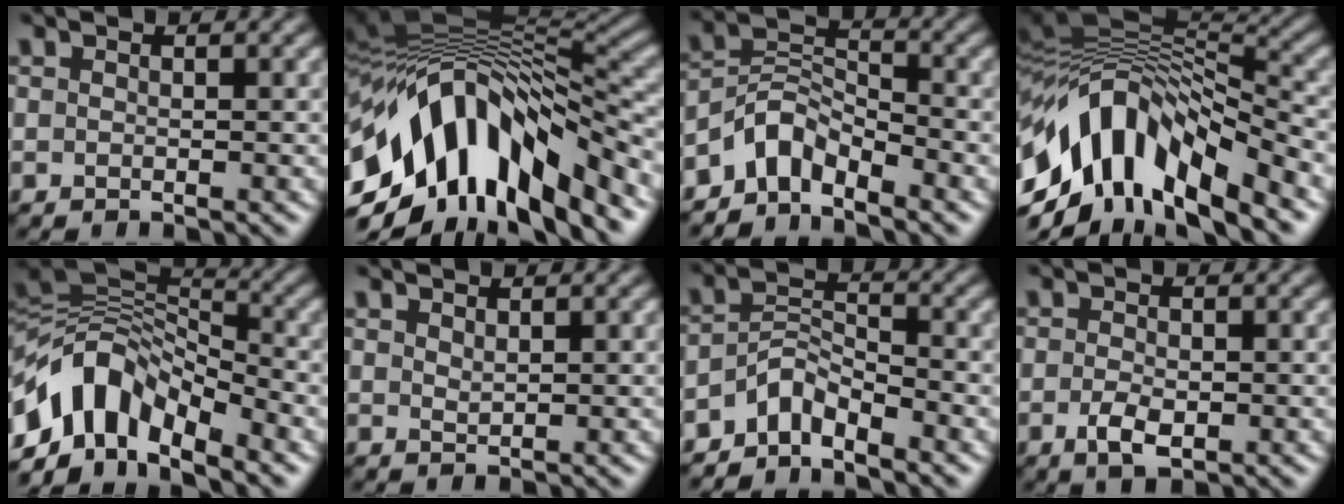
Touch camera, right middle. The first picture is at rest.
{"total": 14.2, "force": [-5.4, 7.3, 10.9], "torque": [-0.197, 0.008, -0.090]}
{"total": 4.3, "force": [-3.3, 1.9, 1.9], "torque": [-0.028, 0.010, -0.076]}
{"total": 13.0, "force": [-4.3, 6.7, 10.3], "torque": [-0.196, 0.014, -0.075]}
{"total": 9.8, "force": [-5.2, 5.2, 6.5], "torque": [-0.112, 0.014, -0.106]}
{"total": 0.7, "force": [0.5, 0.3, 0.3], "torque": [-0.010, -0.001, 0.012]}
{"total": 3.3, "force": [-2.7, 1.2, 1.6], "torque": [-0.029, 0.012, -0.061]}
{"total": 2.3, "force": [-0.7, 1.2, 1.8], "torque": [-0.039, -0.003, -0.013]}